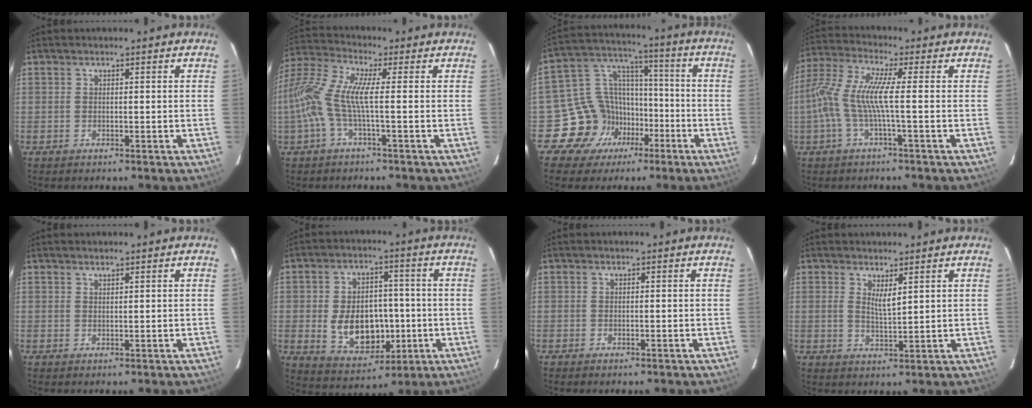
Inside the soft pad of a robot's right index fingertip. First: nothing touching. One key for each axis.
{"total": 10.8, "fx": -1.8, "fy": 1.2, "fz": 10.6, "tx": -0.215, "ty": 0.002, "tz": -0.045}
{"total": 12.4, "fx": -6.5, "fy": 10.5, "fz": 1.2, "tx": -0.030, "ty": 0.062, "tz": -0.104}
{"total": 7.0, "fx": -1.5, "fy": -0.4, "fz": 6.8, "tx": -0.152, "ty": 0.001, "tz": -0.023}
{"total": 0.9, "fx": 0.9, "fy": 0.2, "fz": 0.3, "tx": -0.007, "ty": 0.001, "tz": 0.015}
{"total": 12.6, "fx": -1.8, "fy": 8.6, "fz": 9.0, "tx": -0.182, "ty": 0.002, "tz": -0.006}
{"total": 0.0}
{"total": 2.9, "fx": 1.6, "fy": 0.6, "fz": 2.3, "tx": -0.041, "ty": -0.007, "tz": 0.029}